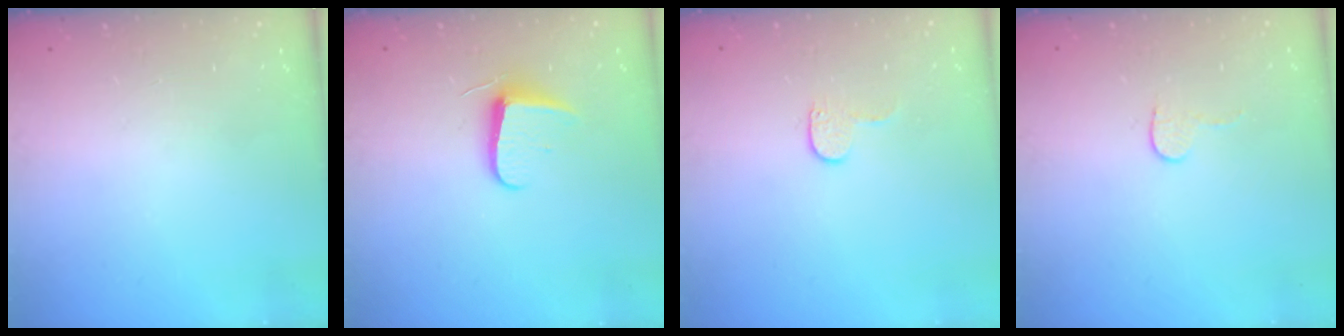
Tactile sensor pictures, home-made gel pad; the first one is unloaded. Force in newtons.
{"total": 7.8, "press": 7.7, "slide": 0.4}
{"total": 3.9, "press": 3.9, "slide": 0.4}
{"total": 4.0, "press": 4.0, "slide": 0.4}